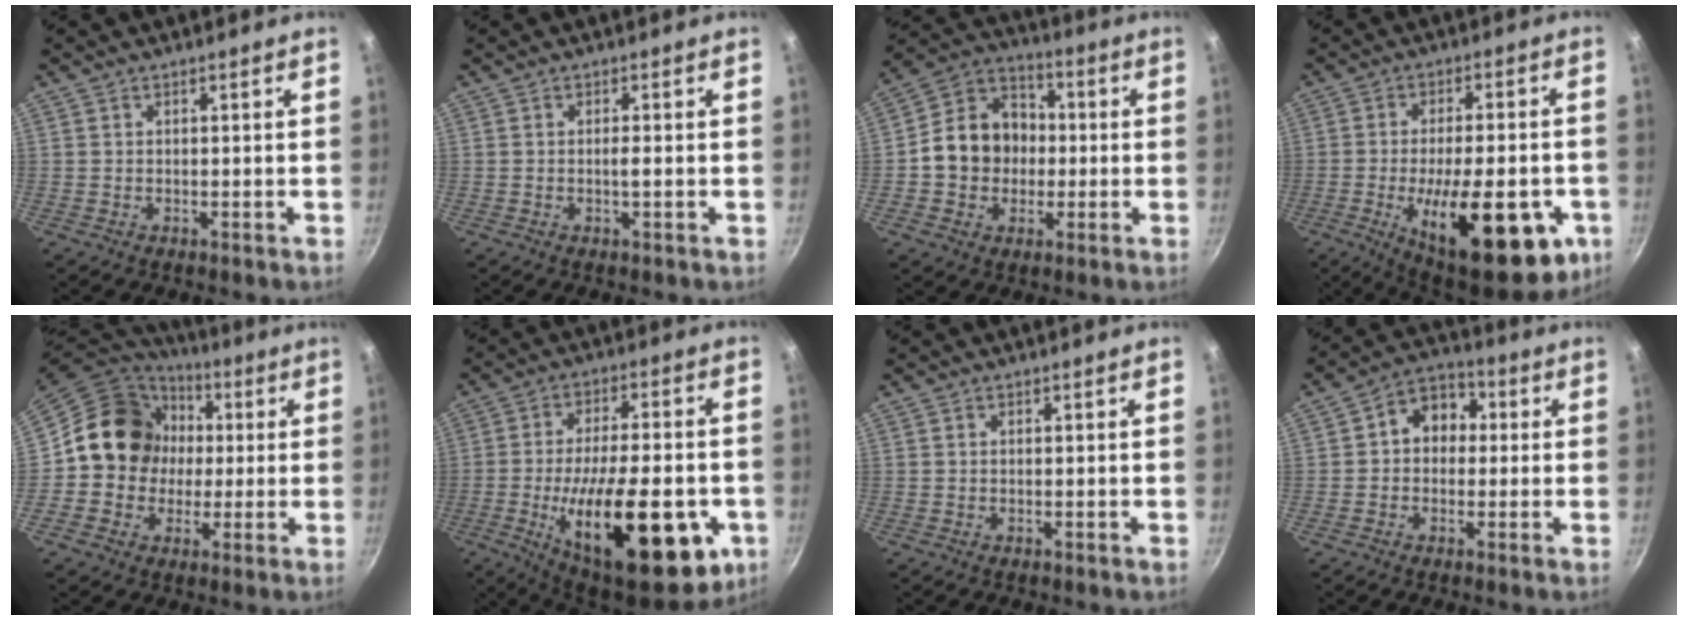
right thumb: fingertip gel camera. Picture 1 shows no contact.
{"total": 1.4, "force": [-0.2, 0.1, 1.3], "torque": [-0.032, 0.001, -0.005]}
{"total": 13.6, "force": [-0.7, 11.6, 7.1], "torque": [-0.084, 0.028, -0.029]}
{"total": 23.8, "force": [-7.8, 9.0, 20.6], "torque": [-0.268, 0.005, -0.100]}
{"total": 15.1, "force": [1.1, 13.6, 6.6], "torque": [-0.079, 0.023, 0.003]}
{"total": 27.9, "force": [-8.1, 11.2, 24.3], "torque": [-0.348, 0.010, -0.109]}
{"total": 0.0}
{"total": 8.2, "force": [0.7, 6.6, 4.8], "torque": [-0.028, 0.020, -0.009]}